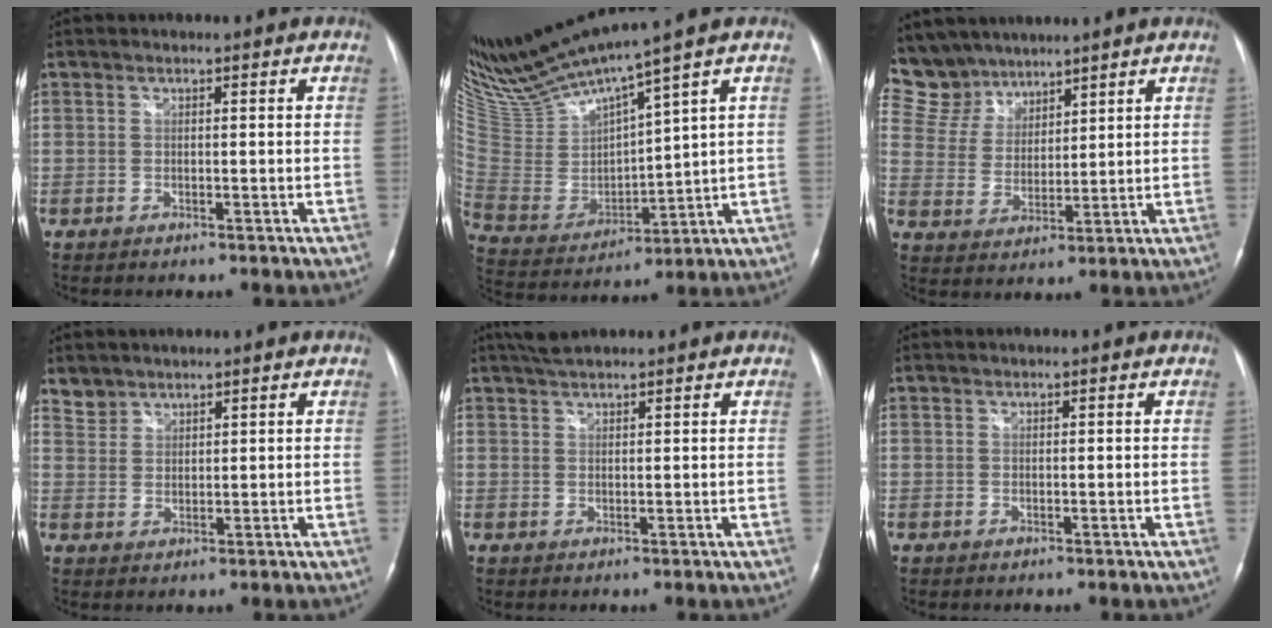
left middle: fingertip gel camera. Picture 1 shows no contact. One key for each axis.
{"total": 14.5, "fx": 12.8, "fy": -1.0, "fz": 6.9, "tx": -0.146, "ty": -0.017, "tz": 0.261}
{"total": 7.2, "fx": 6.3, "fy": 3.4, "fz": -0.3, "tx": 0.002, "ty": 0.010, "tz": 0.138}
{"total": 2.6, "fx": 2.3, "fy": 1.2, "fz": -0.4, "tx": 0.012, "ty": 0.009, "tz": 0.044}
{"total": 3.4, "fx": 3.0, "fy": 0.5, "fz": 1.5, "tx": -0.032, "ty": 0.011, "tz": 0.054}
{"total": 0.0}